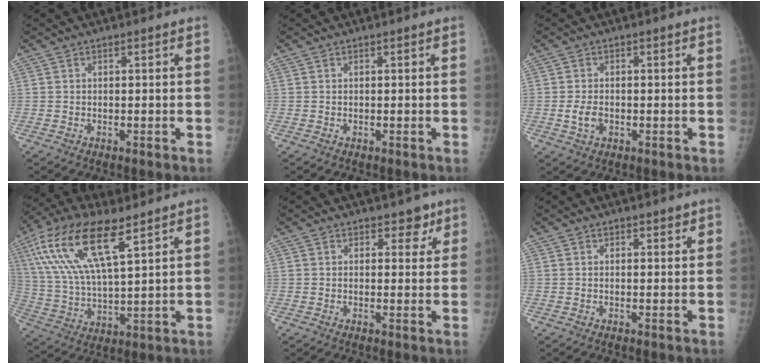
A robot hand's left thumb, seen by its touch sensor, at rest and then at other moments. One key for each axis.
{"total": 0.0}
{"total": 3.1, "fx": -0.7, "fy": 2.1, "fz": 2.1, "tx": -0.037, "ty": 0.001, "tz": -0.012}
{"total": 17.4, "fx": 8.8, "fy": 5.7, "fz": 13.9, "tx": -0.282, "ty": -0.018, "tz": 0.170}
{"total": 3.5, "fx": 2.3, "fy": 2.3, "fz": 1.3, "tx": 0.014, "ty": -0.011, "tz": 0.027}
{"total": 1.3, "fx": 1.0, "fy": 0.7, "fz": 0.4, "tx": 0.007, "ty": -0.007, "tz": 0.011}